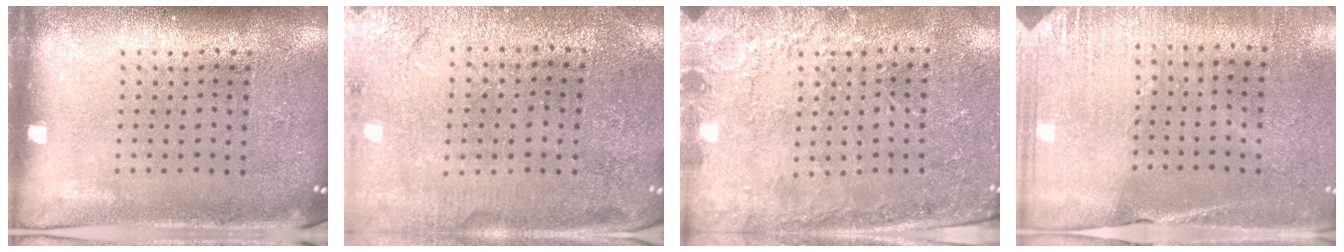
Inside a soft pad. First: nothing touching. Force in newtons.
{"total": 0.5, "press": 0.5, "slide": 0.2}
{"total": 2.5, "press": 2.4, "slide": 0.5}
{"total": 2.6, "press": 2.5, "slide": 0.6}